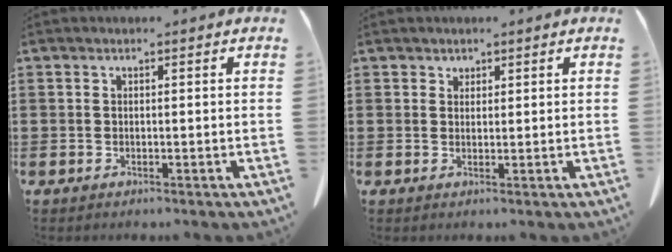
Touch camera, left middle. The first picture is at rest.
{"total": 1.2, "force": [1.0, 0.6, 0.0], "torque": [-0.003, 0.001, 0.020]}